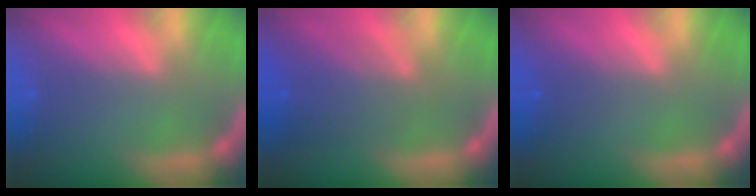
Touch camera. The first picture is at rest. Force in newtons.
{"total": 5.0}
{"total": 1.0}